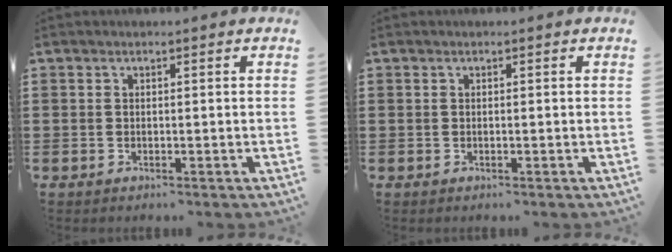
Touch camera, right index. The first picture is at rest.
{"total": 0.0}